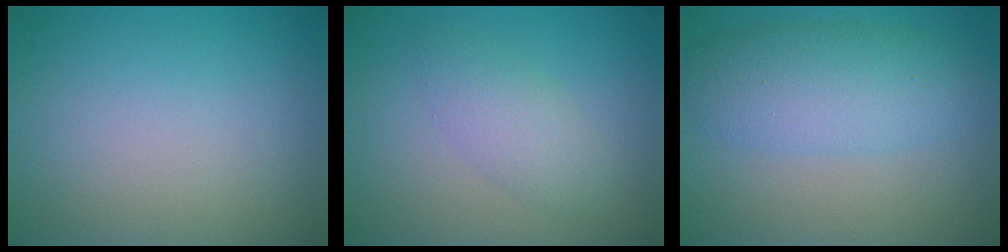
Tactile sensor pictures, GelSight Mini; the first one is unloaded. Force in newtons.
{"total": 2.5, "press": 2.5, "slide": 0.1}
{"total": 5.1, "press": 5.1, "slide": 0.1}